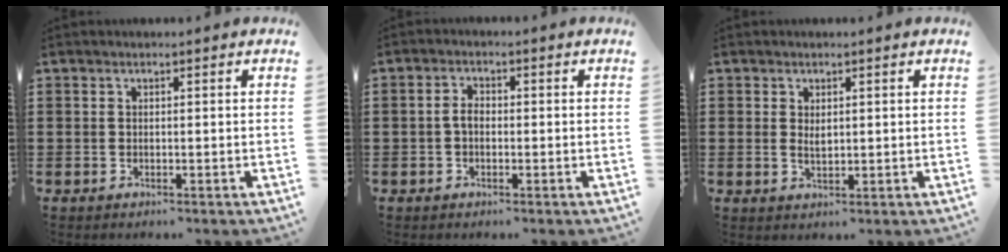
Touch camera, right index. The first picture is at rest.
{"total": 2.3, "force": [-0.4, 1.3, 1.9], "torque": [-0.043, 0.001, -0.011]}
{"total": 1.5, "force": [0.4, 0.8, 1.2], "torque": [-0.025, 0.006, 0.005]}